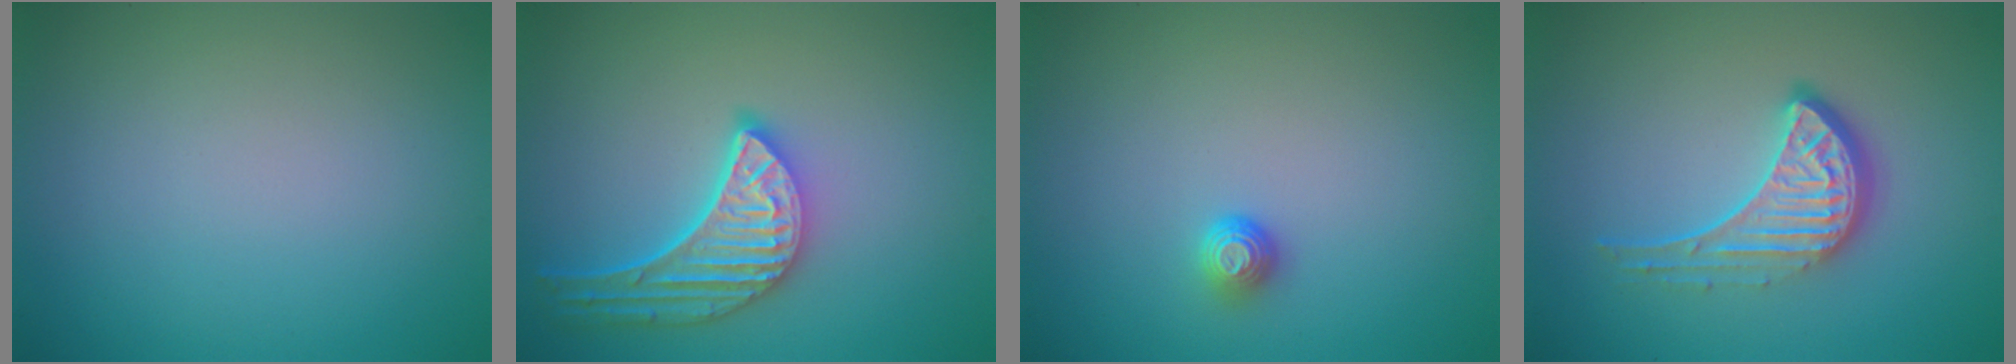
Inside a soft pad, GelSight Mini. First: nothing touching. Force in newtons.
{"total": 5.7, "press": 4.5, "slide": 3.5}
{"total": 1.2, "press": 1.0, "slide": 0.6}
{"total": 4.6, "press": 3.3, "slide": 3.2}